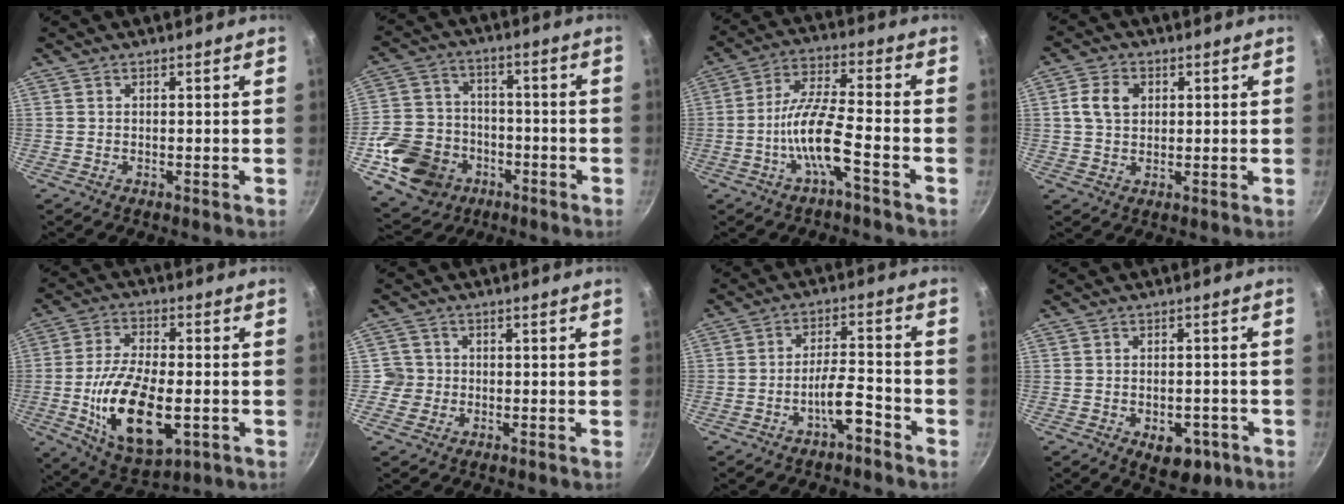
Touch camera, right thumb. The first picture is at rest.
{"total": 15.4, "force": [-6.2, 12.4, 6.8], "torque": [-0.116, 0.033, -0.104]}
{"total": 10.2, "force": [-3.9, 2.0, 9.2], "torque": [-0.196, 0.037, -0.076]}
{"total": 5.9, "force": [1.4, 4.4, 3.7], "torque": [-0.063, 0.003, 0.023]}
{"total": 16.7, "force": [-3.7, 8.0, 14.2], "torque": [-0.247, -0.007, -0.050]}
{"total": 3.2, "force": [-0.4, 3.2, -0.1], "torque": [0.026, 0.011, -0.013]}
{"total": 6.1, "force": [-3.6, 2.0, 4.5], "torque": [-0.078, 0.038, -0.062]}
{"total": 6.6, "force": [-2.9, 3.9, 4.5], "torque": [-0.044, 0.011, -0.032]}